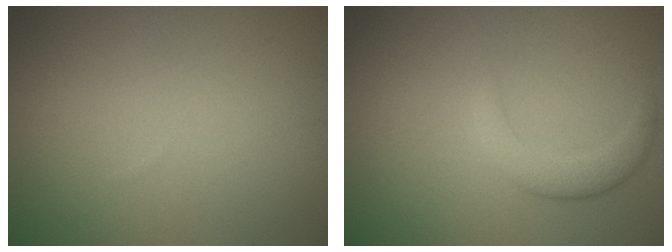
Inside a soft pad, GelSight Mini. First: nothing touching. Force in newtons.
{"total": 2.5, "press": 2.5, "slide": 0.2}